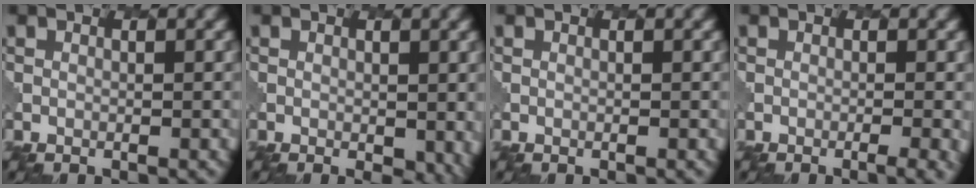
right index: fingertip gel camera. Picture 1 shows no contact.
{"total": 3.4, "force": [-0.1, 1.9, 2.8], "torque": [-0.035, -0.007, 0.005]}
{"total": 0.0}
{"total": 2.4, "force": [-0.9, 0.7, 2.1], "torque": [-0.019, 0.001, -0.012]}